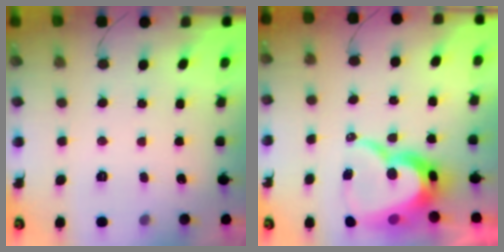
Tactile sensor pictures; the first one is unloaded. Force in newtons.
{"total": 17.9, "press": 17.8, "slide": 1.5}